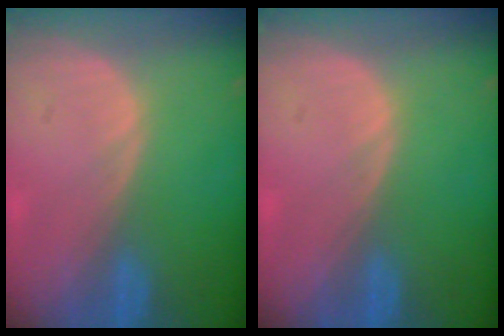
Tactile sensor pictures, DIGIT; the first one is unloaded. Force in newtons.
{"total": 0.0}